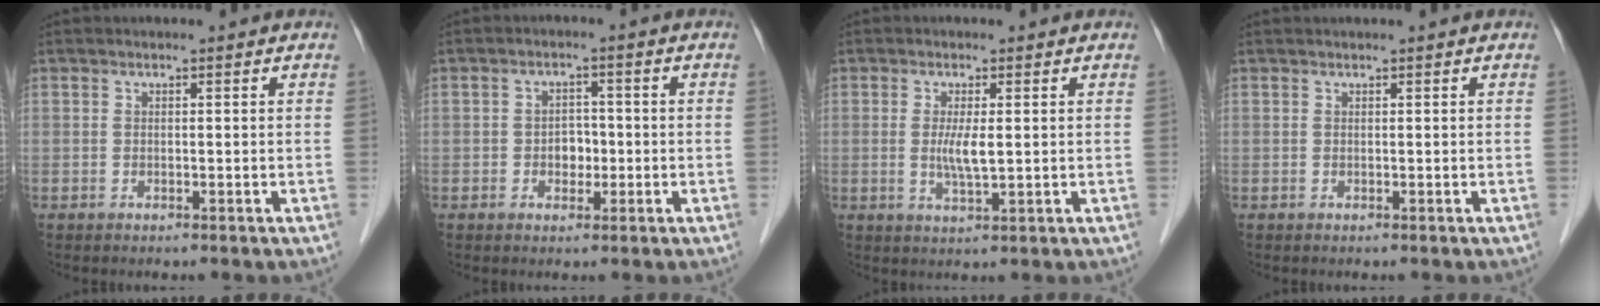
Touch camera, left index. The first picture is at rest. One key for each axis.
{"total": 3.0, "fx": -0.6, "fy": 2.2, "fz": 1.9, "tx": -0.027, "ty": 0.009, "tz": -0.009}
{"total": 3.7, "fx": 0.3, "fy": 0.5, "fz": 3.6, "tx": -0.074, "ty": -0.006, "tz": 0.007}
{"total": 0.8, "fx": 0.7, "fy": 0.0, "fz": 0.3, "tx": -0.004, "ty": 0.012, "tz": 0.013}